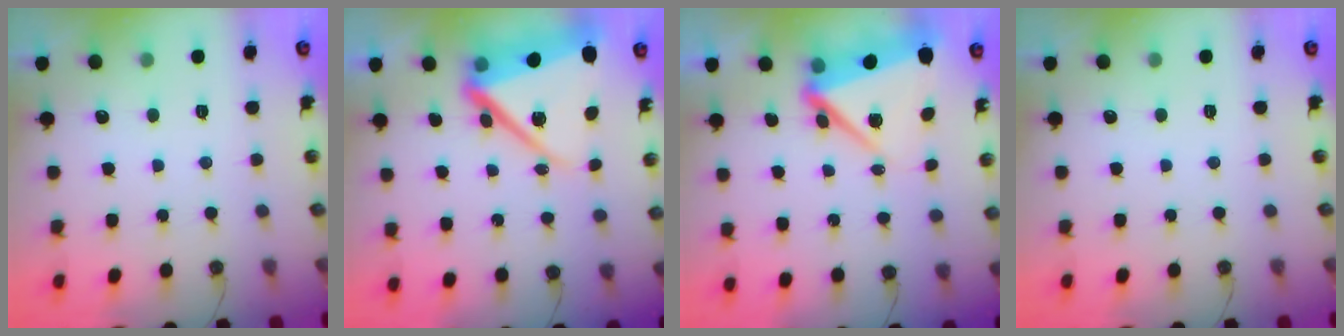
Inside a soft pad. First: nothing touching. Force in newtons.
{"total": 15.0, "press": 14.8, "slide": 2.0}
{"total": 7.5, "press": 7.3, "slide": 1.8}
{"total": 0.0}